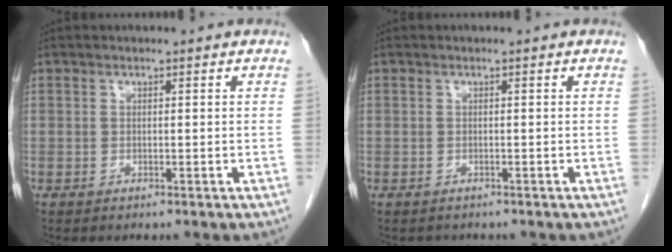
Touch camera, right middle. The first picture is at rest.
{"total": 1.1, "force": [-1.0, 0.6, 0.0], "torque": [-0.011, -0.001, -0.014]}